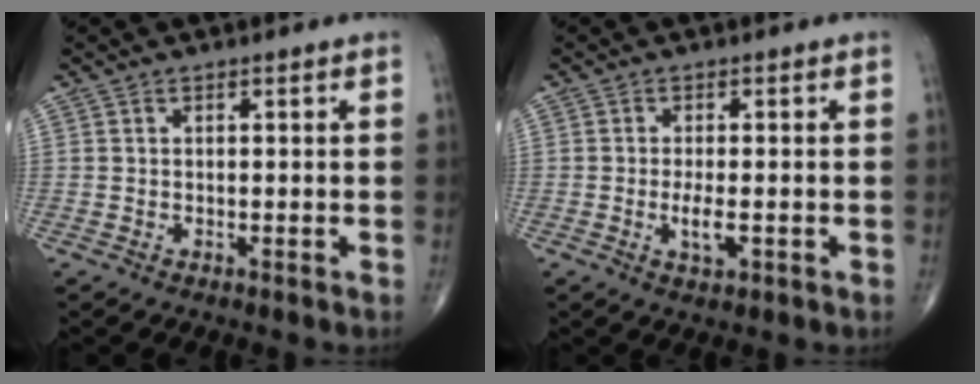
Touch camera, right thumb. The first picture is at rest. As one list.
[{"total": 3.6, "force": [-0.9, 1.3, 3.2], "torque": [-0.060, -0.004, -0.016]}]